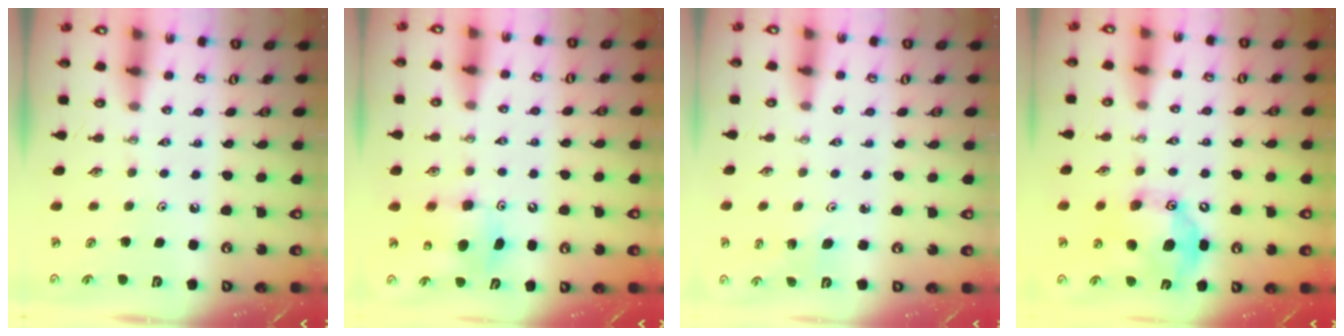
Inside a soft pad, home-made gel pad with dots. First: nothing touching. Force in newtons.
{"total": 9.6, "press": 9.6, "slide": 0.4}
{"total": 2.8, "press": 2.7, "slide": 1.0}
{"total": 16.4, "press": 16.4, "slide": 0.3}